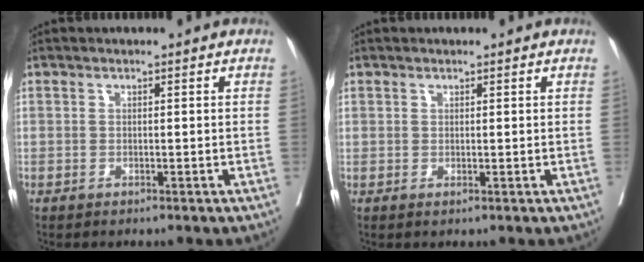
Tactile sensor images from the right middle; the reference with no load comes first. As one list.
[{"total": 0.8, "force": [0.4, 0.7, 0.1], "torque": [0.006, -0.001, 0.004]}]